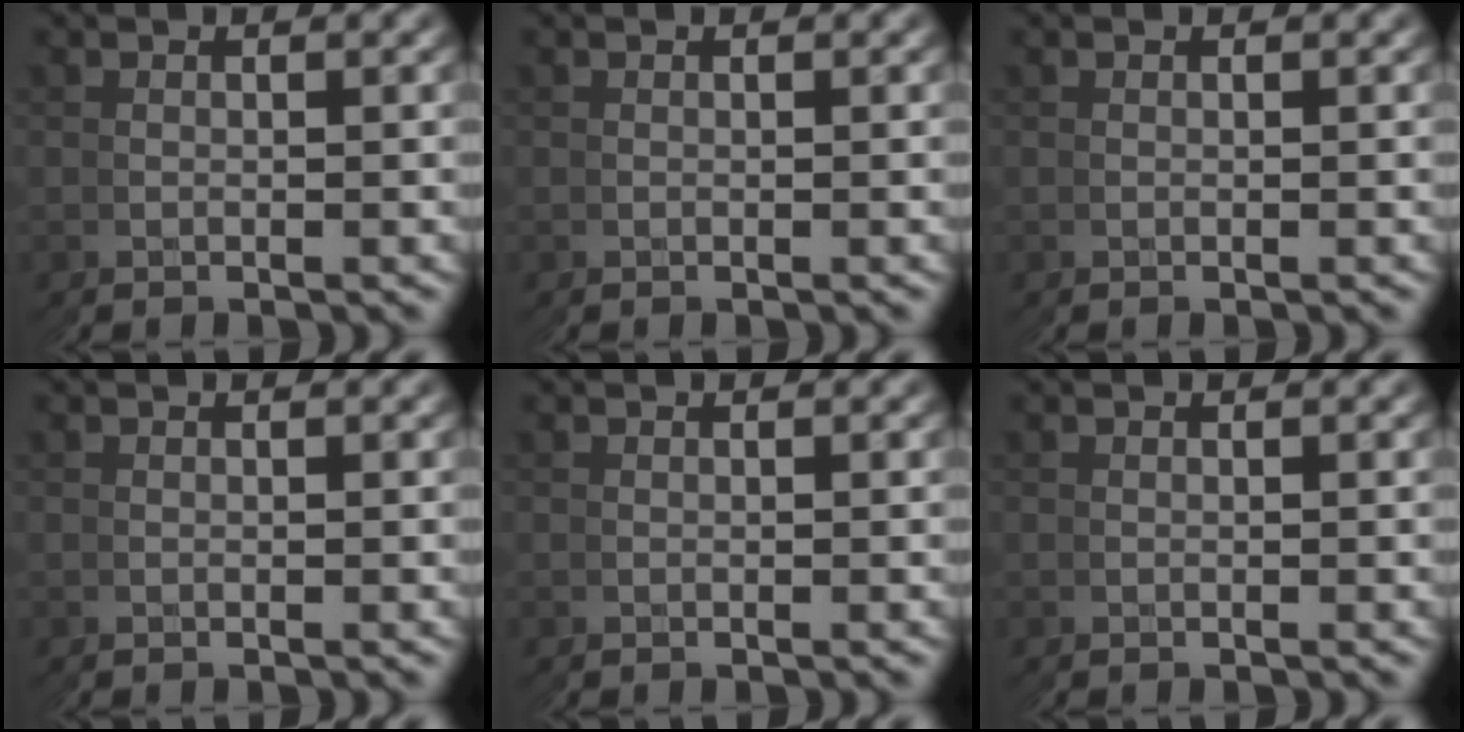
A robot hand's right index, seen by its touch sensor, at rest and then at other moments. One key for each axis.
{"total": 0.0}
{"total": 0.0}
{"total": 0.0}
{"total": 0.0}
{"total": 0.0}